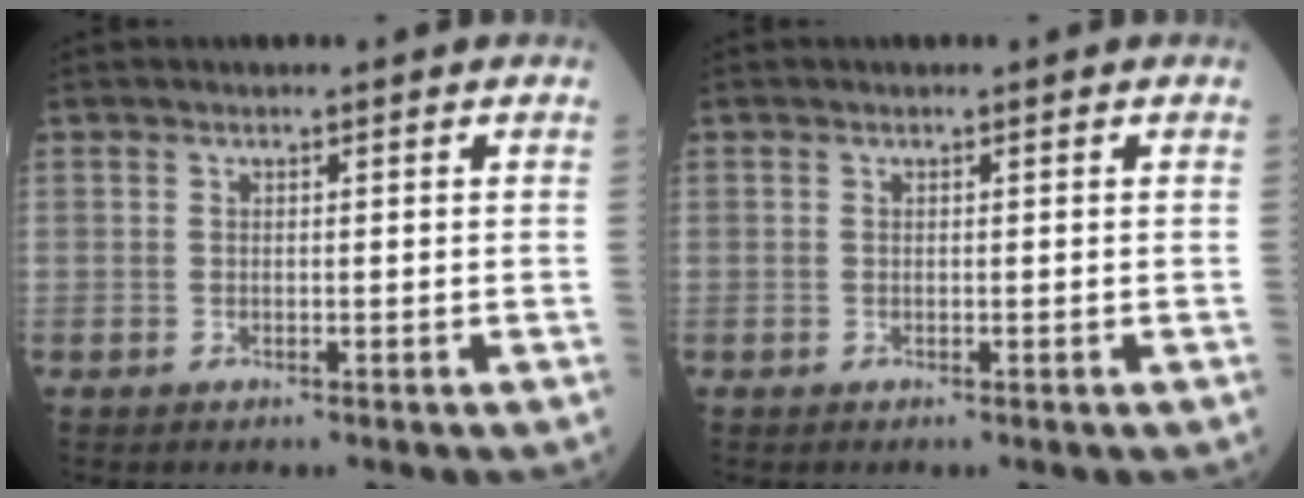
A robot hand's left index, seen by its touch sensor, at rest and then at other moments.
{"total": 0.0}